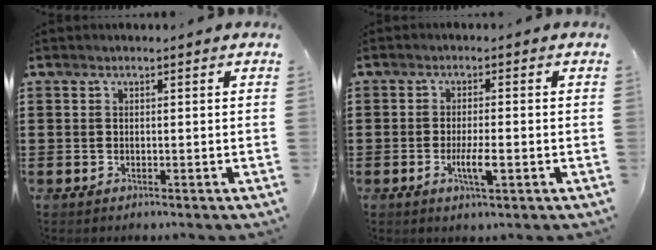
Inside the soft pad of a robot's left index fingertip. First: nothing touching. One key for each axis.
{"total": 4.0, "fx": -1.1, "fy": 0.8, "fz": 3.7, "tx": -0.069, "ty": -0.001, "tz": -0.022}